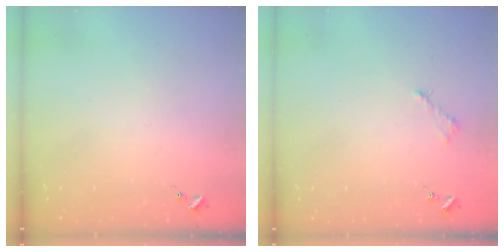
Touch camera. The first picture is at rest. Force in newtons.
{"total": 2.6, "press": 2.5, "slide": 0.3}